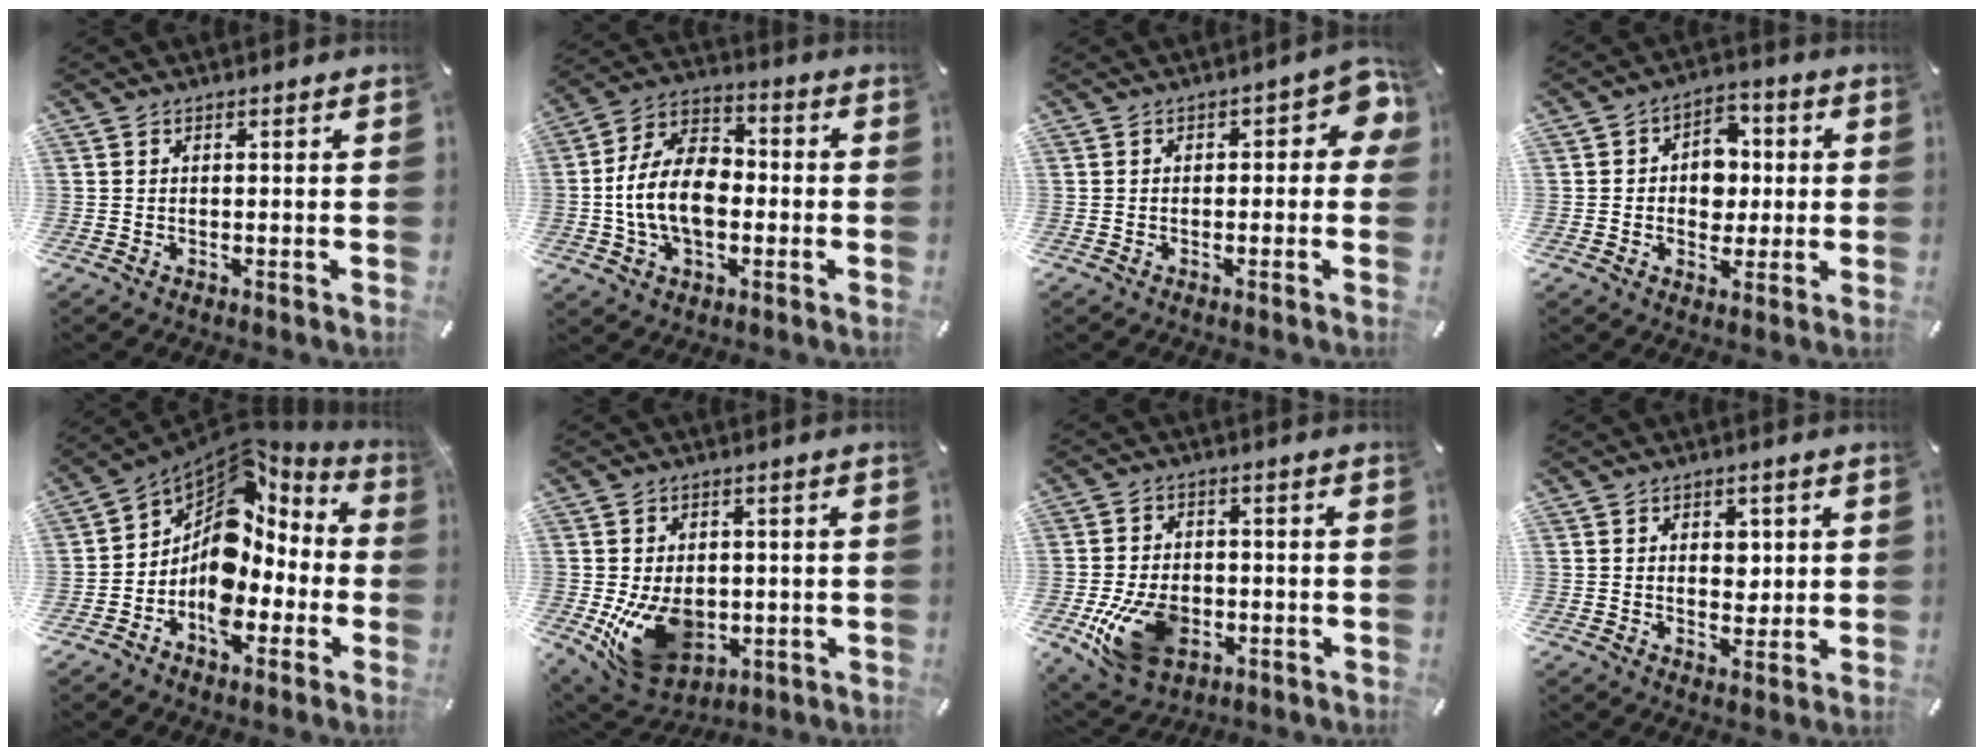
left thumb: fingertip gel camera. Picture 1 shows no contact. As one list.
[{"total": 14.6, "force": [-2.5, 10.0, 10.3], "torque": [-0.228, 0.019, -0.046]}, {"total": 5.7, "force": [0.2, 3.0, 4.8], "torque": [-0.058, 0.005, -0.002]}, {"total": 8.3, "force": [-0.2, 7.1, 4.2], "torque": [-0.052, 0.006, -0.005]}, {"total": 11.8, "force": [-1.1, 9.4, 7.1], "torque": [-0.128, -0.020, -0.020]}, {"total": 14.4, "force": [-2.8, 10.7, 9.2], "torque": [-0.168, -0.003, -0.039]}, {"total": 13.6, "force": [-3.9, 9.6, 8.9], "torque": [-0.181, 0.004, -0.067]}, {"total": 4.6, "force": [0.8, 3.7, 2.5], "torque": [-0.024, -0.004, 0.007]}]